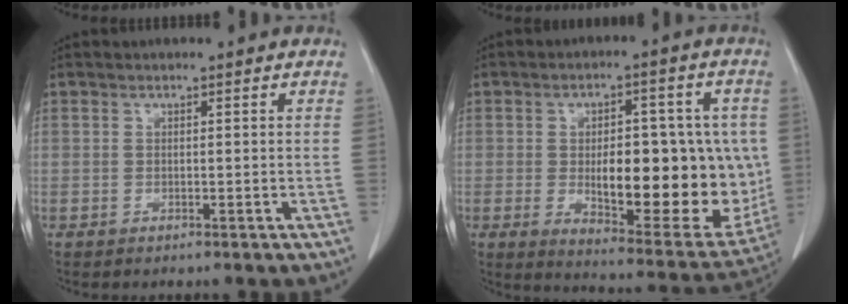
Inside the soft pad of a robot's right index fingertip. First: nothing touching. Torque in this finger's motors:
{"motor_torque": [1.07, -0.20, 0.74, 0.19]}